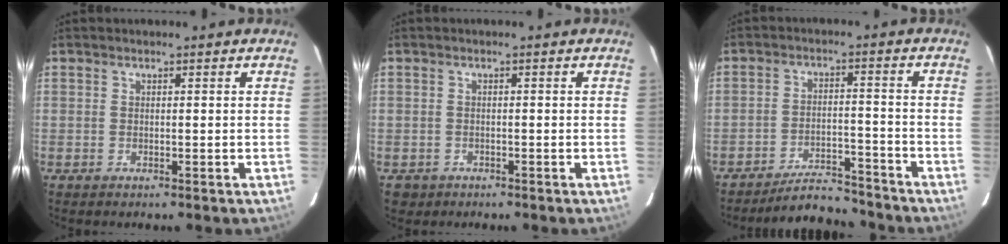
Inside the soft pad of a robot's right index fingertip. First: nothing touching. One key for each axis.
{"total": 2.3, "fx": -1.2, "fy": 1.9, "fz": -0.1, "tx": -0.005, "ty": 0.005, "tz": -0.019}
{"total": 7.9, "fx": -7.7, "fy": 1.3, "fz": 1.2, "tx": -0.020, "ty": 0.009, "tz": -0.128}